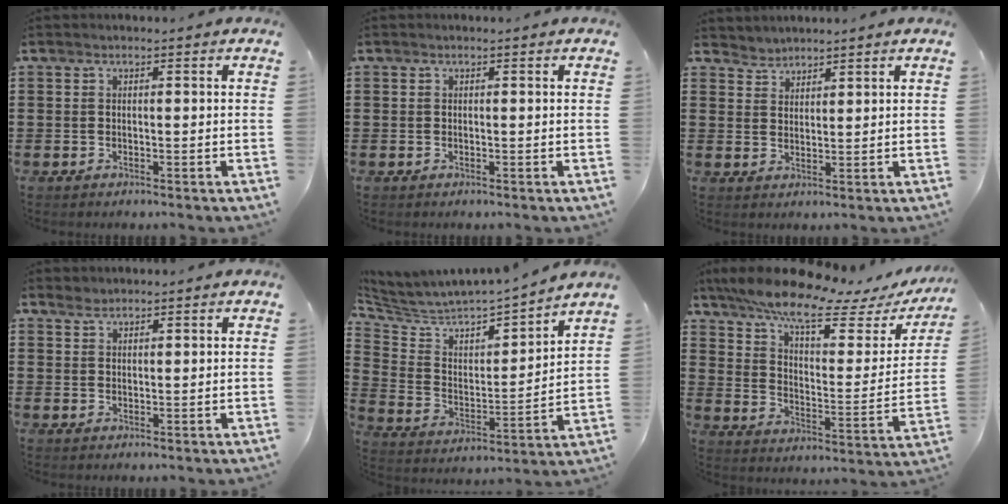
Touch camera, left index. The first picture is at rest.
{"total": 0.0}
{"total": 2.3, "force": [2.1, 0.5, -0.6], "torque": [0.003, -0.003, 0.042]}
{"total": 1.4, "force": [1.3, 0.5, 0.2], "torque": [-0.009, 0.000, 0.026]}
{"total": 3.2, "force": [2.9, 1.3, 0.2], "torque": [-0.034, -0.036, 0.039]}
{"total": 11.5, "force": [9.0, 1.4, 7.0], "torque": [-0.155, -0.053, 0.151]}